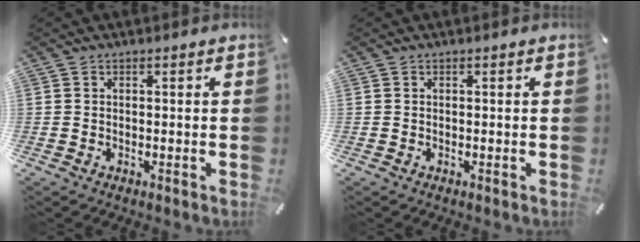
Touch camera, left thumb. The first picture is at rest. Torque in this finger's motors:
{"motor_torque": [0.00, 0.00, 0.00, 0.00, 0.00]}